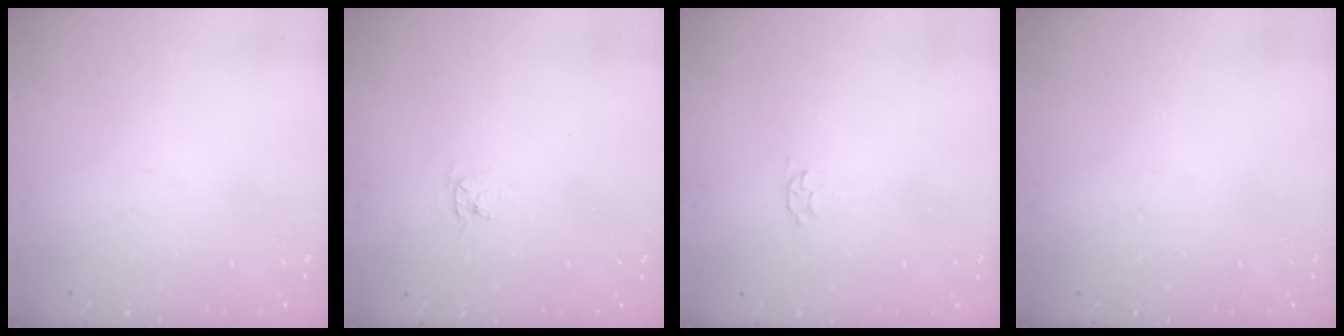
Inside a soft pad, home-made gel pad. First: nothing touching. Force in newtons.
{"total": 2.8, "press": 2.8, "slide": 0.3}
{"total": 2.8, "press": 2.7, "slide": 0.5}
{"total": 0.0}